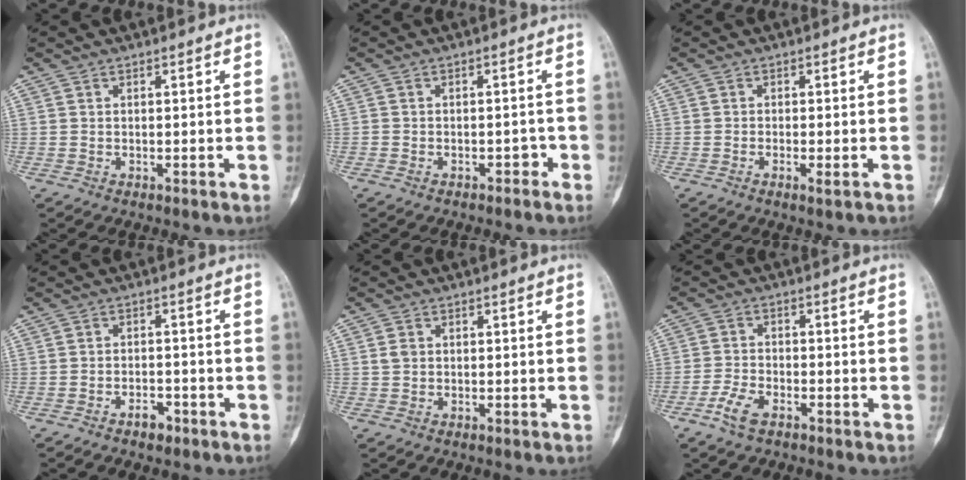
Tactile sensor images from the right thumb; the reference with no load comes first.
{"total": 1.8, "force": [-1.2, 1.2, 0.7], "torque": [-0.006, 0.013, -0.017]}
{"total": 1.5, "force": [-0.6, 0.3, 1.3], "torque": [-0.025, -0.003, -0.013]}
{"total": 2.9, "force": [-2.0, 1.6, 1.4], "torque": [-0.015, 0.015, -0.029]}
{"total": 1.8, "force": [0.3, 1.5, 0.9], "torque": [-0.014, 0.003, 0.007]}
{"total": 4.9, "force": [-3.0, 2.3, 3.1], "torque": [-0.067, 0.013, -0.060]}